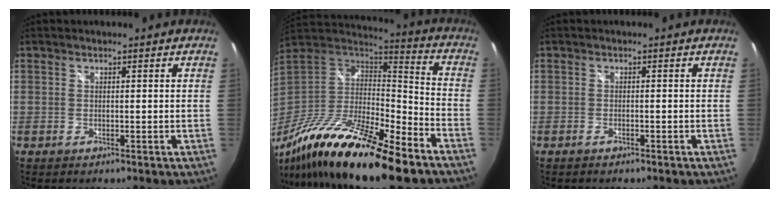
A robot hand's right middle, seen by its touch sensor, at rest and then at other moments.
{"total": 24.2, "force": [-16.2, 5.5, 17.1], "torque": [-0.325, -0.034, -0.286]}
{"total": 1.0, "force": [-0.9, 0.3, 0.4], "torque": [-0.011, 0.000, -0.015]}